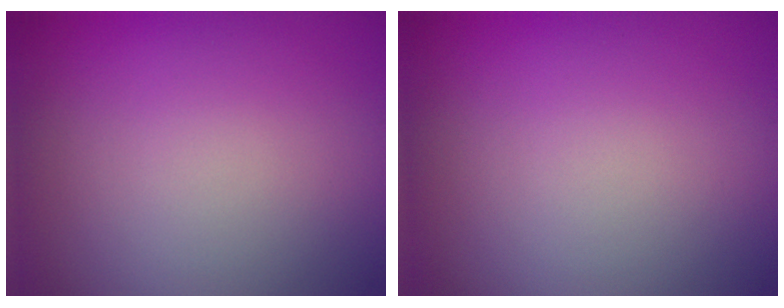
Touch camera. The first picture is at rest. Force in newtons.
{"total": 0.0}